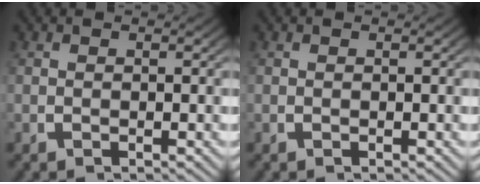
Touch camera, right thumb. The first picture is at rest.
{"total": 0.0}